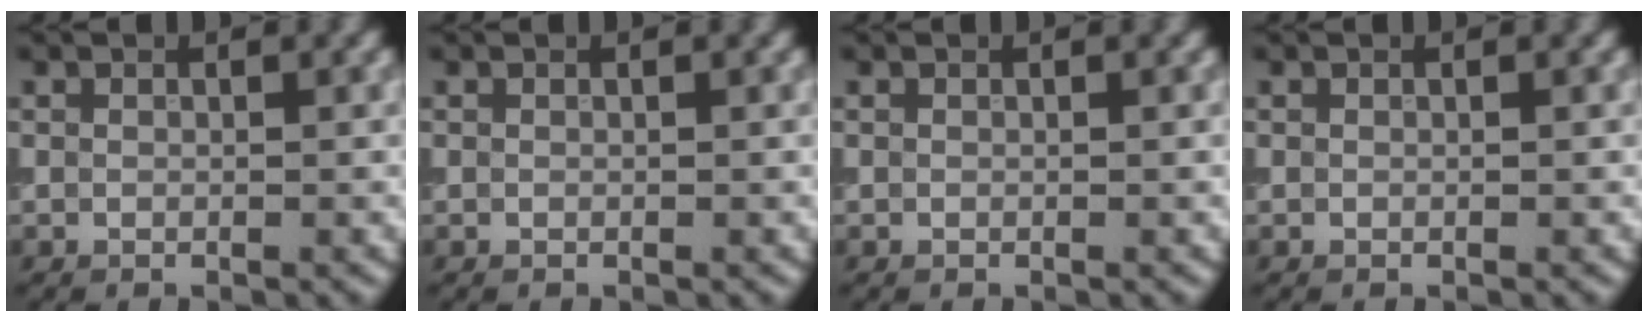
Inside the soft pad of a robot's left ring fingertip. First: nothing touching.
{"total": 0.0}
{"total": 0.0}
{"total": 0.0}